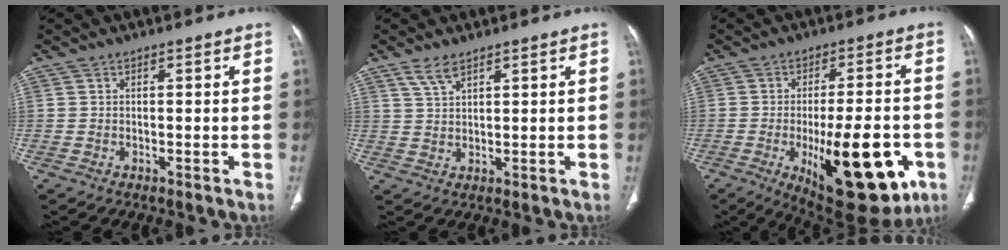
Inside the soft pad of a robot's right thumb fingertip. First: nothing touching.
{"total": 3.6, "force": [2.6, 1.4, 2.1], "torque": [-0.041, -0.006, 0.059]}
{"total": 21.3, "force": [-6.9, 8.3, 18.4], "torque": [-0.220, 0.012, -0.080]}